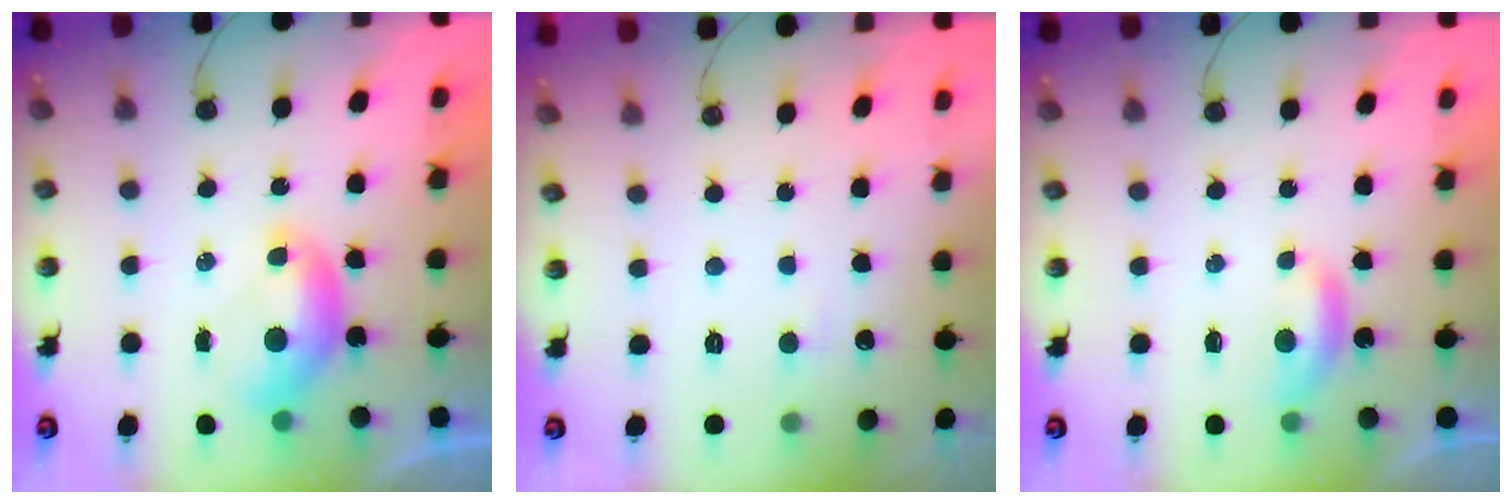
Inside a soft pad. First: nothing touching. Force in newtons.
{"total": 2.3, "press": 2.3, "slide": 0.4}
{"total": 1.8, "press": 1.7, "slide": 0.4}